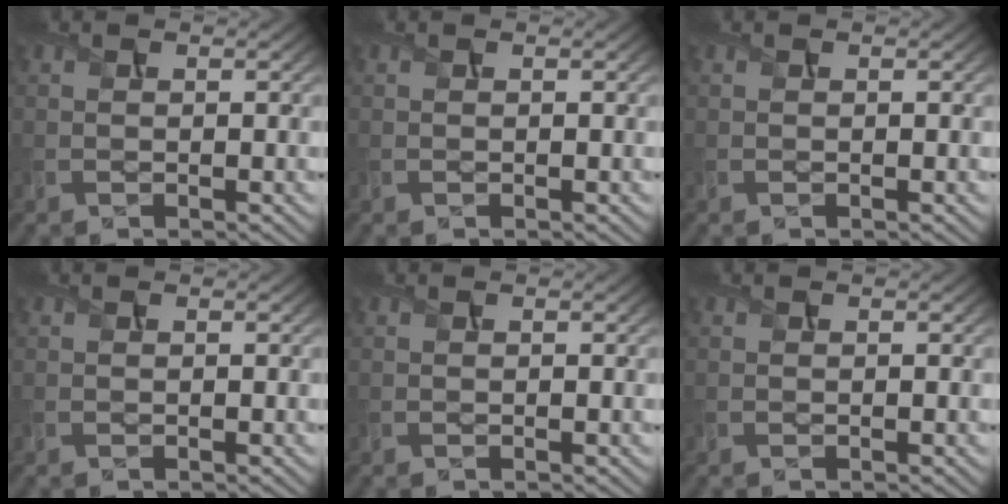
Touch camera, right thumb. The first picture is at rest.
{"total": 0.0}
{"total": 0.0}
{"total": 0.0}
{"total": 0.0}
{"total": 0.0}